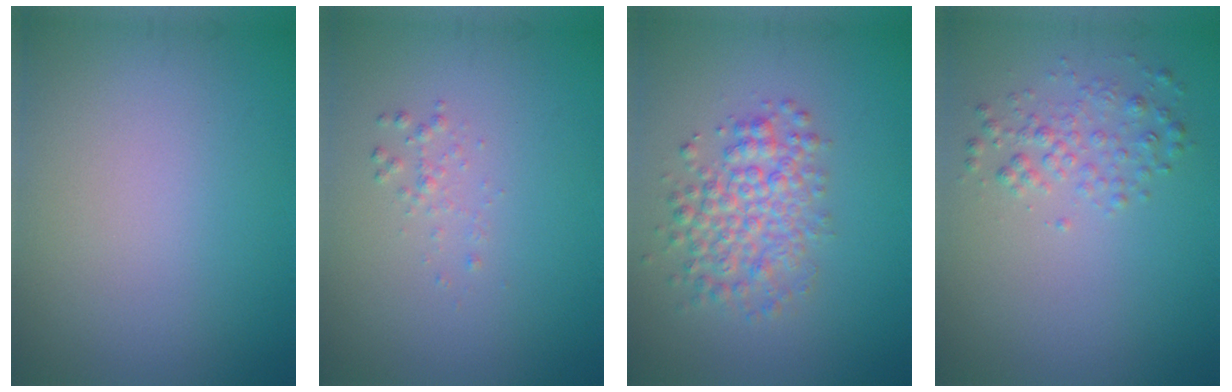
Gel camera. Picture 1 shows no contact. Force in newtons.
{"total": 0.9, "press": 0.9, "slide": 0.0}
{"total": 4.3, "press": 4.3, "slide": 0.1}
{"total": 2.0, "press": 2.0, "slide": 0.1}